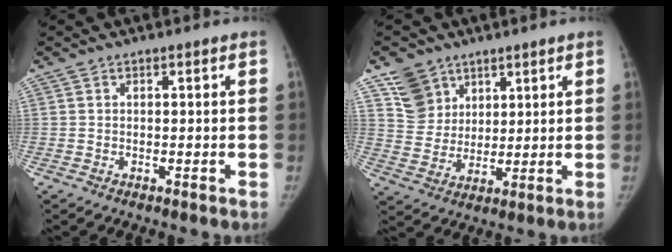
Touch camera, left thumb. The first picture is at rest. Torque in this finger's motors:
{"motor_torque": [-0.12, 0.21, -0.14, 0.31, -0.04]}